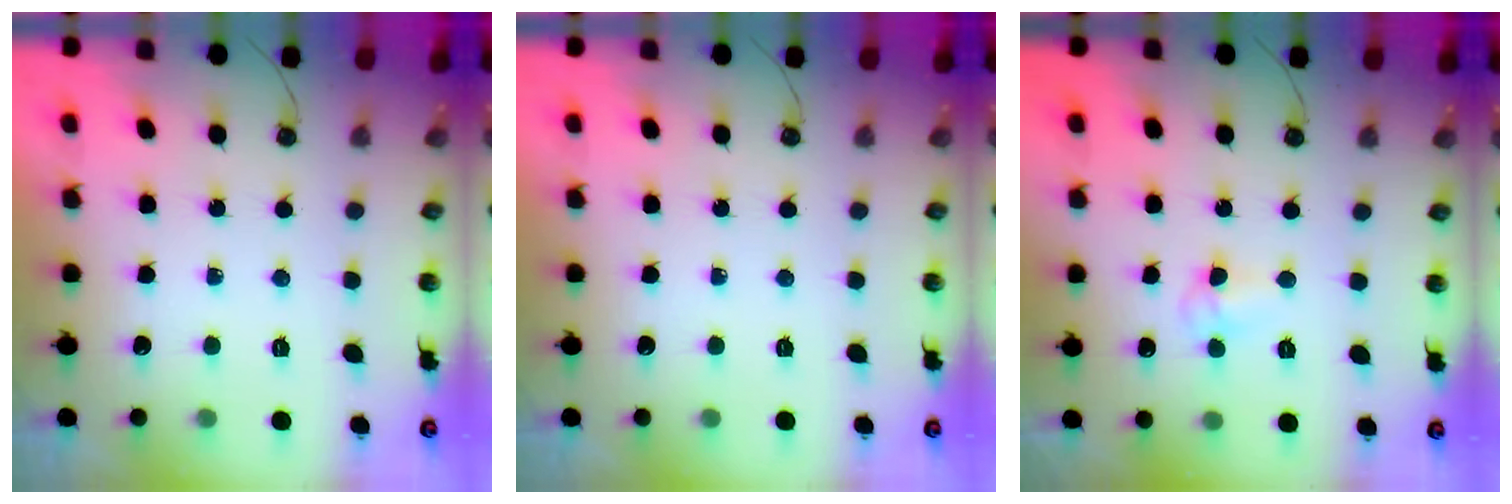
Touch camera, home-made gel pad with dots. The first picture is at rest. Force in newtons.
{"total": 0.0}
{"total": 4.0, "press": 3.1, "slide": 2.4}